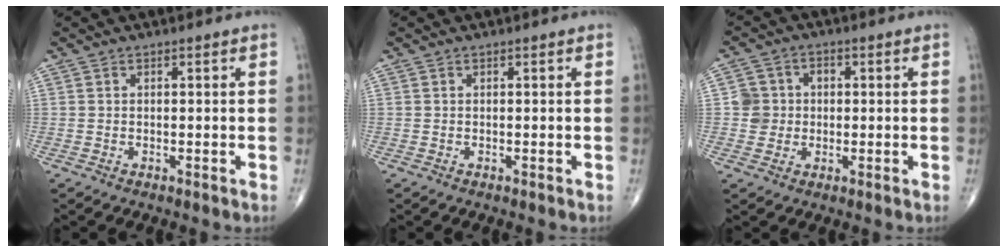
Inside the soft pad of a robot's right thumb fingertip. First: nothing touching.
{"total": 0.0}
{"total": 5.0, "force": [0.0, 4.9, 1.1], "torque": [0.011, 0.010, -0.006]}